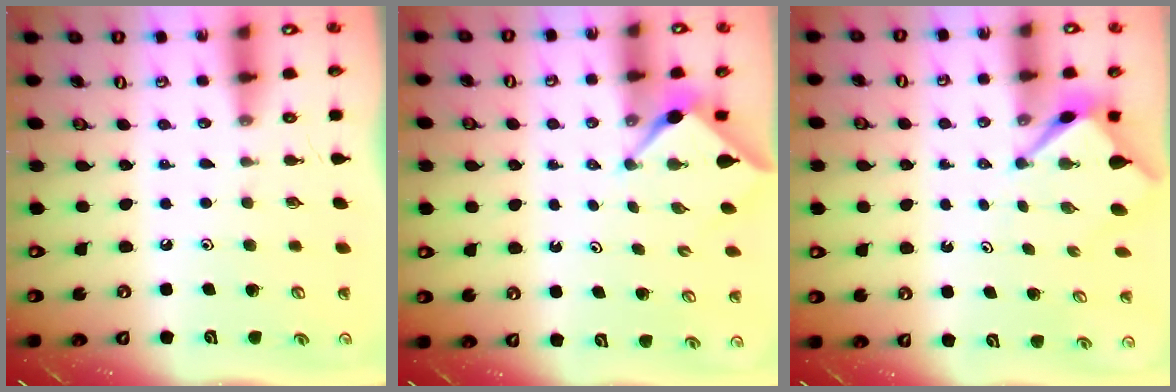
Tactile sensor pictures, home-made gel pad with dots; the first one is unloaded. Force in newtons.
{"total": 3.1, "press": 3.1, "slide": 0.4}
{"total": 3.2, "press": 3.2, "slide": 0.2}